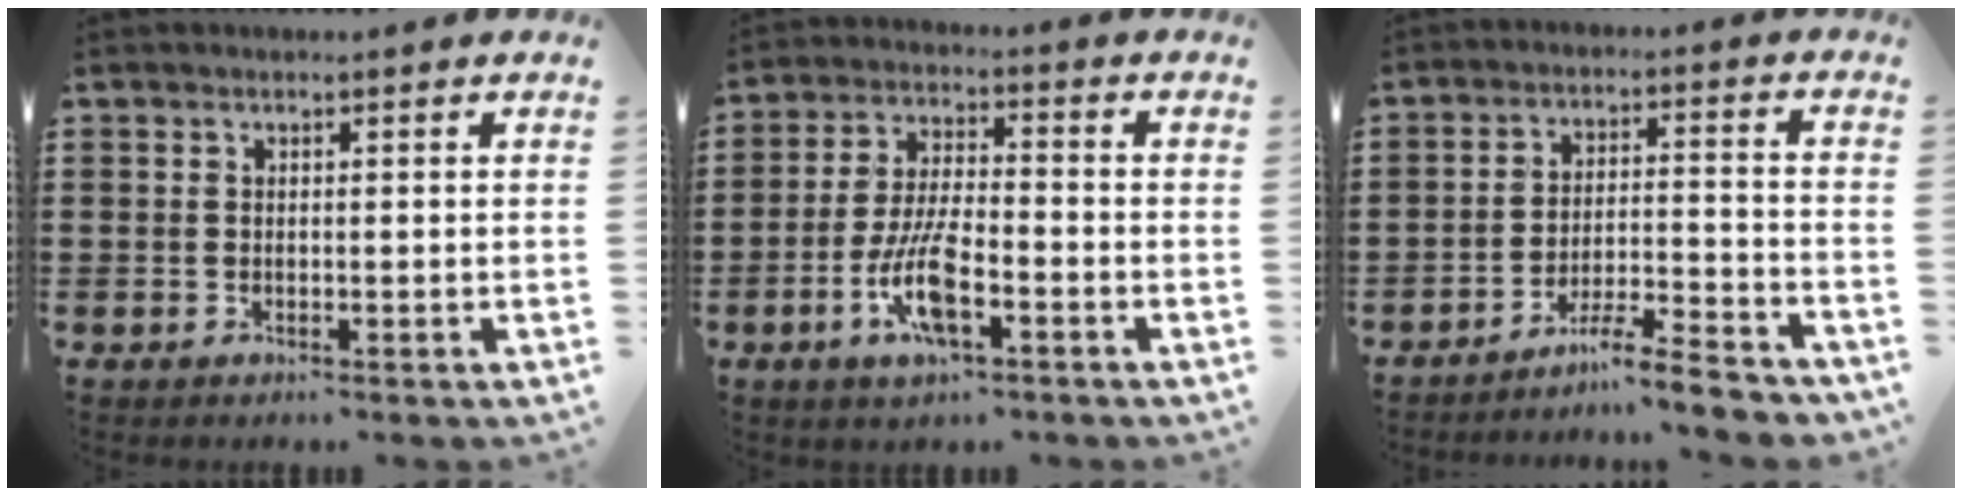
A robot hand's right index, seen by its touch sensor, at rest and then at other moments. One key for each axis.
{"total": 9.2, "fx": -3.7, "fy": 3.0, "fz": 7.8, "tx": -0.171, "ty": -0.006, "tz": -0.071}
{"total": 6.8, "fx": -6.2, "fy": 0.2, "fz": 2.9, "tx": -0.051, "ty": 0.001, "tz": -0.119}